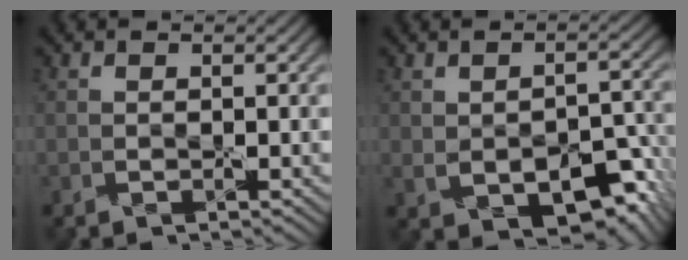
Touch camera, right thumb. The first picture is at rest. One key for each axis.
{"total": 8.3, "fx": -3.1, "fy": 4.9, "fz": 5.9, "tx": -0.100, "ty": -0.024, "tz": -0.032}